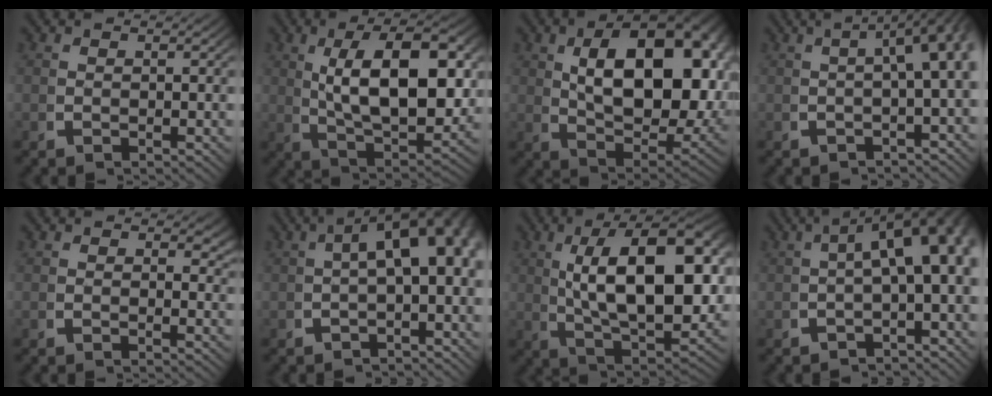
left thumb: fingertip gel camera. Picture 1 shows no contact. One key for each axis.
{"total": 12.4, "fx": 0.2, "fy": 6.3, "fz": 10.7, "tx": -0.184, "ty": -0.028, "tz": 0.023}
{"total": 16.0, "fx": 1.4, "fy": 9.3, "fz": 12.9, "tx": -0.204, "ty": -0.043, "tz": 0.041}
{"total": 9.7, "fx": 1.5, "fy": 4.9, "fz": 8.3, "tx": -0.087, "ty": 0.034, "tz": 0.008}
{"total": 1.7, "fx": 1.1, "fy": 0.9, "fz": 0.8, "tx": -0.004, "ty": -0.007, "tz": 0.013}
{"total": 9.4, "fx": 0.6, "fy": 5.1, "fz": 7.9, "tx": -0.094, "ty": 0.010, "tz": 0.000}
{"total": 16.3, "fx": 0.4, "fy": 8.4, "fz": 14.0, "tx": -0.219, "ty": -0.034, "tz": 0.027}
{"total": 10.3, "fx": 0.6, "fy": 5.4, "fz": 8.8, "tx": -0.100, "ty": 0.012, "tz": -0.002}